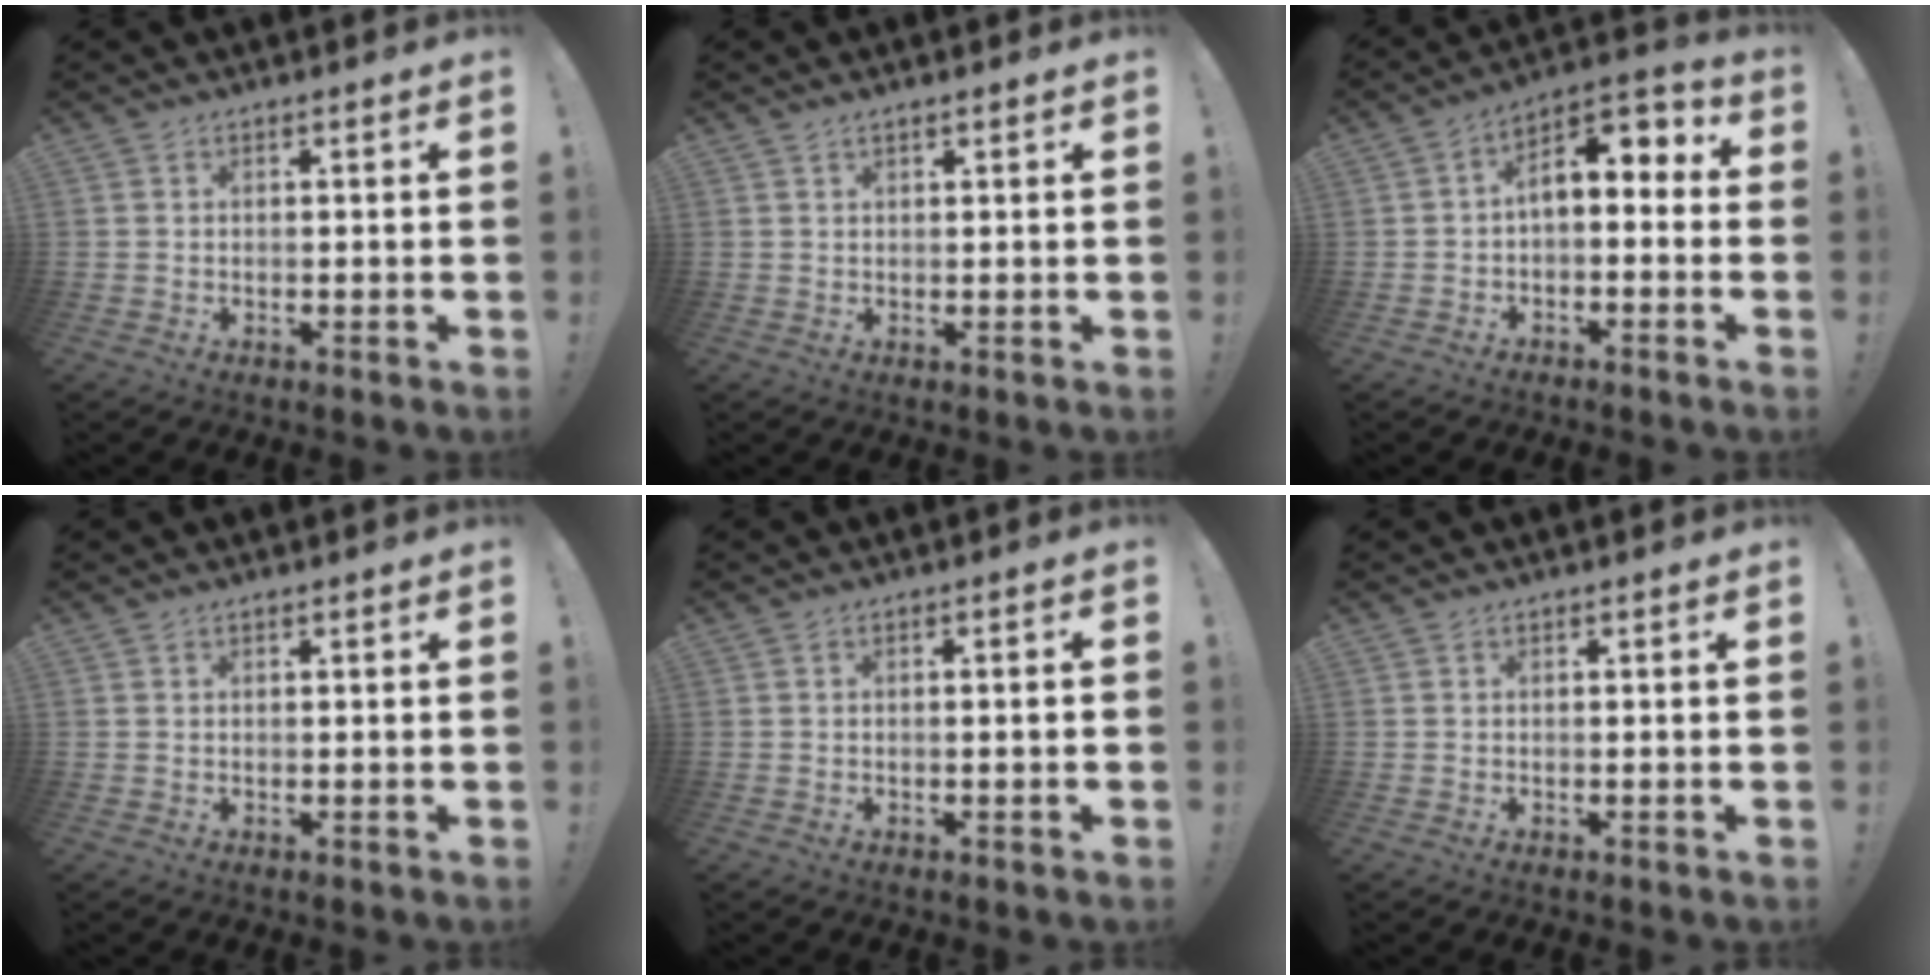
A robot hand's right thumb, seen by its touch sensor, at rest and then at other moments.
{"total": 0.9, "force": [0.8, -0.1, 0.4], "torque": [-0.004, -0.002, 0.013]}
{"total": 6.2, "force": [0.6, 3.9, 4.8], "torque": [-0.065, -0.007, 0.016]}
{"total": 0.0}
{"total": 1.3, "force": [-0.1, -0.2, 1.3], "torque": [-0.022, -0.001, -0.003]}
{"total": 0.0}